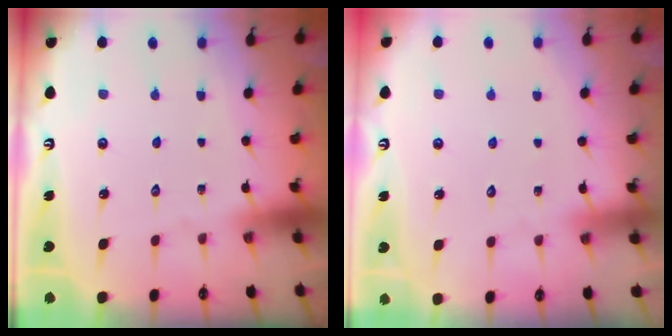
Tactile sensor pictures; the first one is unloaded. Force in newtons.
{"total": 2.8, "press": 2.8, "slide": 0.4}